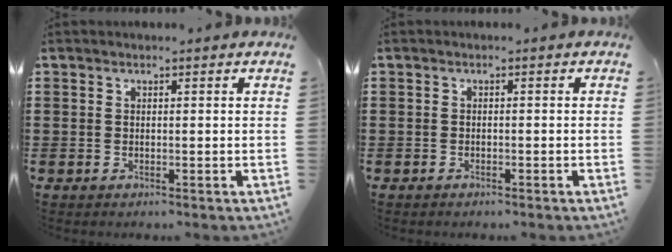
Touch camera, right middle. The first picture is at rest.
{"total": 0.5, "force": [-0.5, 0.2, 0.1], "torque": [-0.002, 0.000, -0.011]}